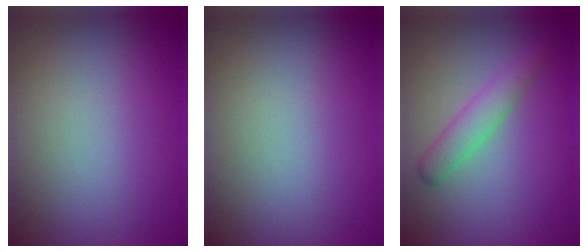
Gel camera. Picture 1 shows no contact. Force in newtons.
{"total": 0.0}
{"total": 2.5, "press": 2.5, "slide": 0.1}